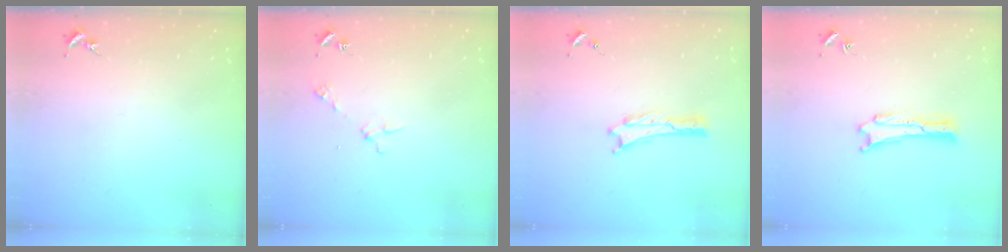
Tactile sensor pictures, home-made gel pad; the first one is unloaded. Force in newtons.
{"total": 2.9, "press": 2.9, "slide": 0.2}
{"total": 0.0}
{"total": 0.0}